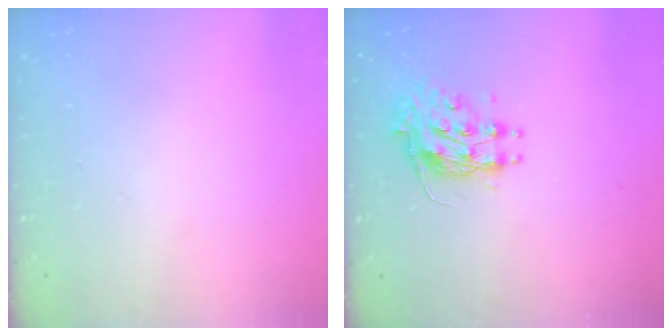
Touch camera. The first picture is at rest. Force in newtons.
{"total": 10.0, "press": 10.0, "slide": 0.0}